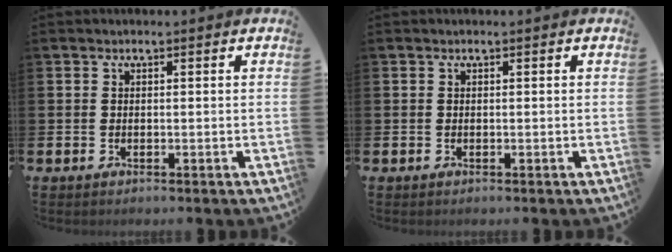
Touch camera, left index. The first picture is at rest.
{"total": 0.0}